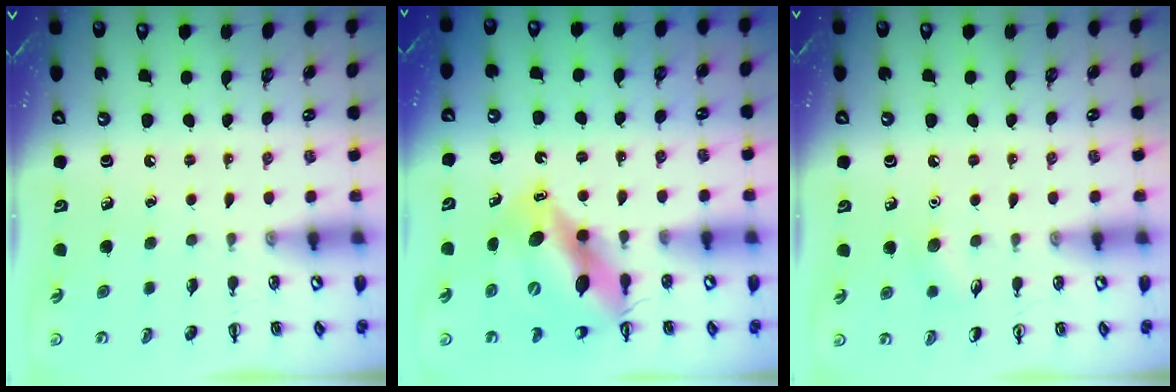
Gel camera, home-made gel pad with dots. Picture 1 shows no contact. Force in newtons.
{"total": 12.6, "press": 12.1, "slide": 3.8}
{"total": 4.9, "press": 4.6, "slide": 1.4}